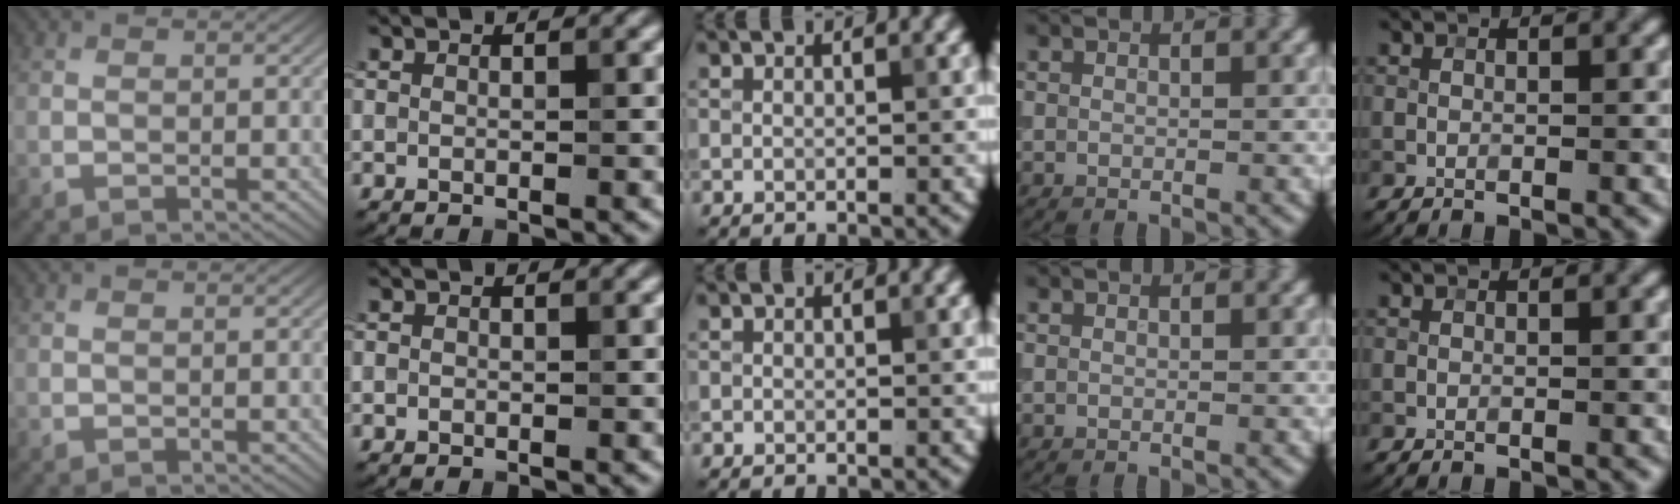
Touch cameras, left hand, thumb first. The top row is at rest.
{"index": {"total": 0.5, "force": [-0.1, 0.5, 0.2], "torque": [0.010, 0.003, -0.008]}}